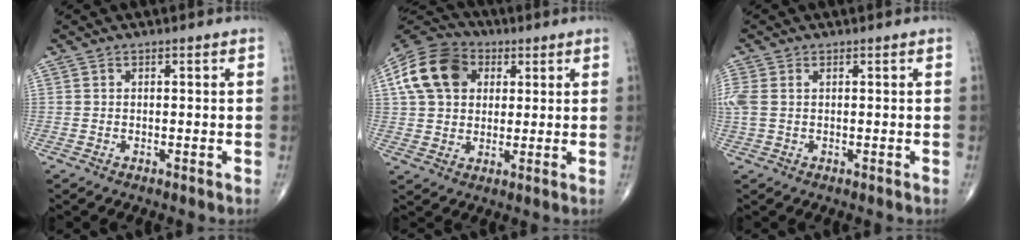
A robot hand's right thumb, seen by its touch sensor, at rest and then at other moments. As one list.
[{"total": 14.4, "force": [4.1, 10.9, 8.5], "torque": [-0.145, 0.009, 0.063]}, {"total": 4.2, "force": [0.7, 2.5, 3.4], "torque": [-0.118, 0.020, 0.019]}]